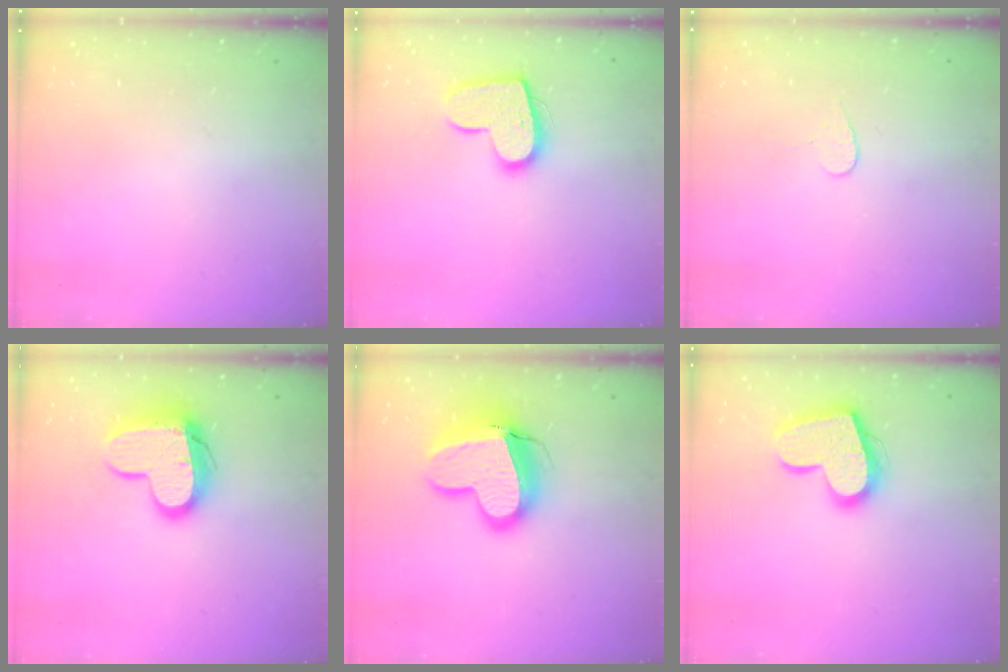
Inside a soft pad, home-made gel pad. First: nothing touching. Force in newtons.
{"total": 14.5, "press": 14.5, "slide": 0.9}
{"total": 3.9, "press": 3.9, "slide": 0.3}
{"total": 13.5, "press": 13.5, "slide": 1.2}
{"total": 15.5, "press": 15.3, "slide": 2.2}
{"total": 17.9, "press": 17.9, "slide": 1.3}